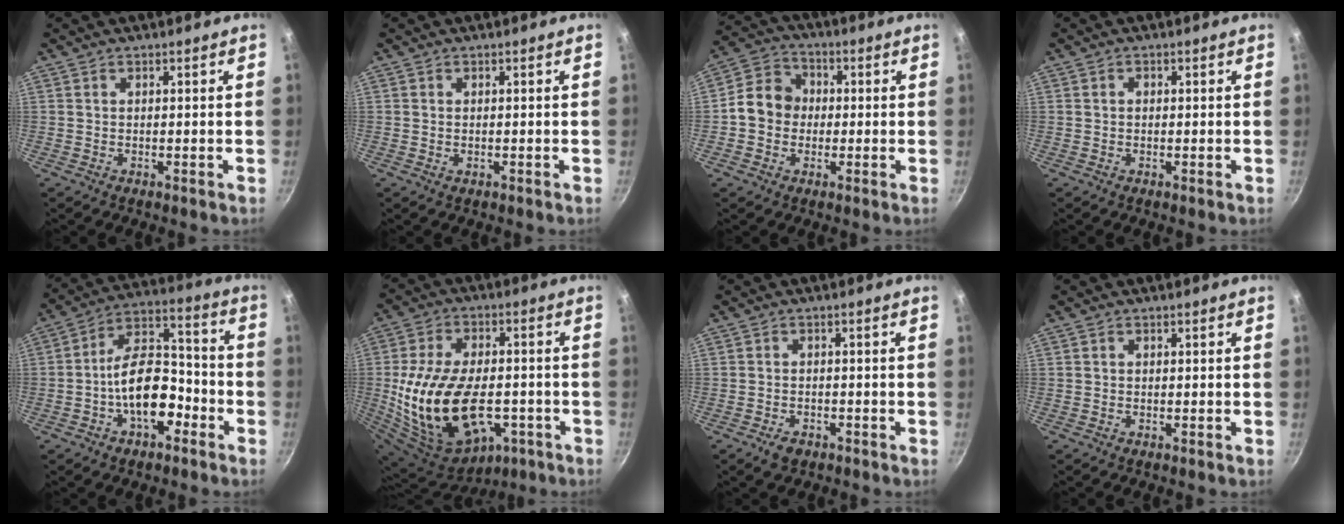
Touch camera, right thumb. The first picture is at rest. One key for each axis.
{"total": 0.7, "fx": -0.1, "fy": 0.5, "fz": 0.5, "tx": -0.007, "ty": 0.001, "tz": -0.002}
{"total": 8.9, "fx": -0.5, "fy": 7.8, "fz": 4.4, "tx": -0.044, "ty": 0.021, "tz": -0.030}
{"total": 0.7, "fx": 0.0, "fy": 0.6, "fz": 0.4, "tx": -0.005, "ty": 0.005, "tz": 0.000}
{"total": 14.5, "fx": -5.0, "fy": 8.4, "fz": 10.8, "tx": -0.138, "ty": 0.067, "tz": -0.090}
{"total": 24.8, "fx": -4.9, "fy": 15.1, "fz": 19.1, "tx": -0.348, "ty": 0.014, "tz": -0.063}
{"total": 3.0, "fx": -1.8, "fy": 1.8, "fz": 1.5, "tx": -0.026, "ty": 0.014, "tz": -0.026}
{"total": 0.0}